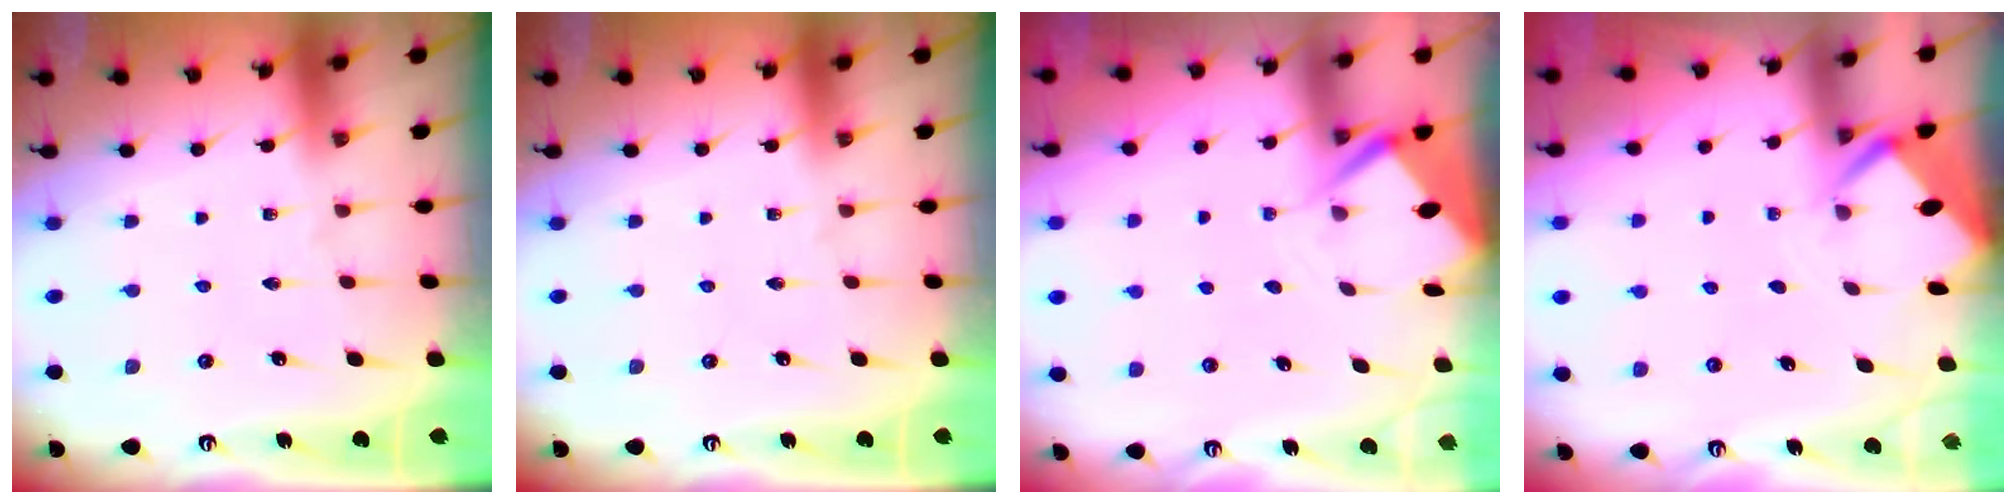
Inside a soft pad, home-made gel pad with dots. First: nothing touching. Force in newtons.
{"total": 0.0}
{"total": 3.4, "press": 3.4, "slide": 0.3}
{"total": 2.8, "press": 2.8, "slide": 0.2}